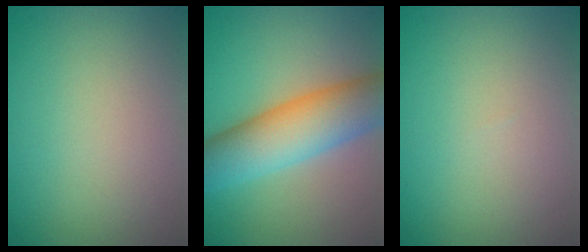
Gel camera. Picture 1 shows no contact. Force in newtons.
{"total": 8.9, "press": 8.9, "slide": 0.4}
{"total": 0.0}